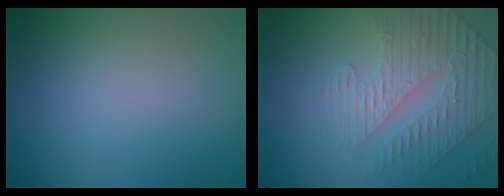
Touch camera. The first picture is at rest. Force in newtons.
{"total": 4.5, "press": 3.5, "slide": 2.9}